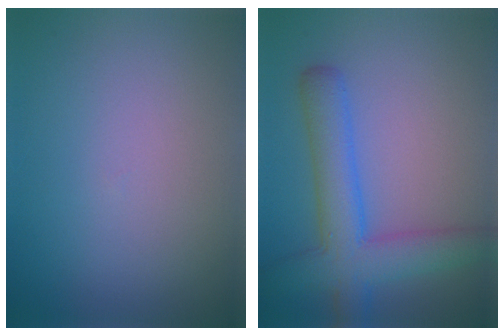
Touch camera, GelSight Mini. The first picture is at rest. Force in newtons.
{"total": 5.3, "press": 5.3, "slide": 0.3}